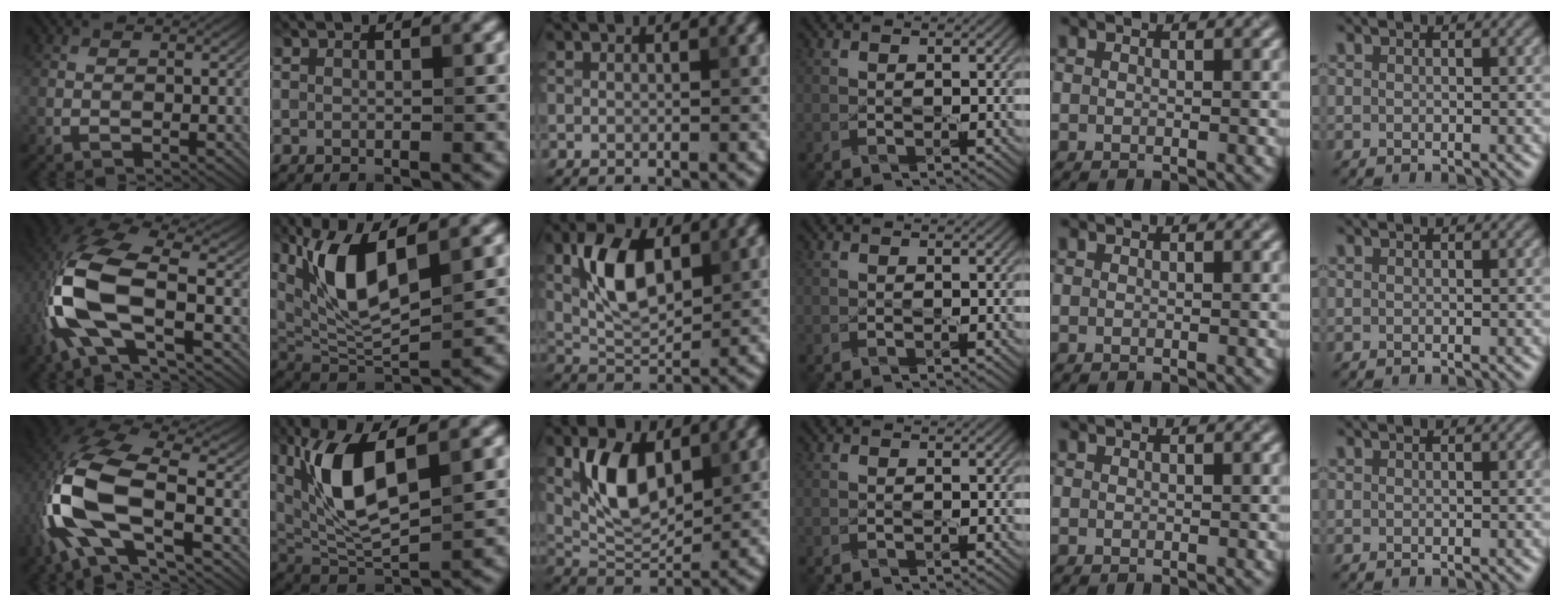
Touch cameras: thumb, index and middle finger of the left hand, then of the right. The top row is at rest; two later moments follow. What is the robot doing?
{"motion": "lift_and_place", "object": "knife"}